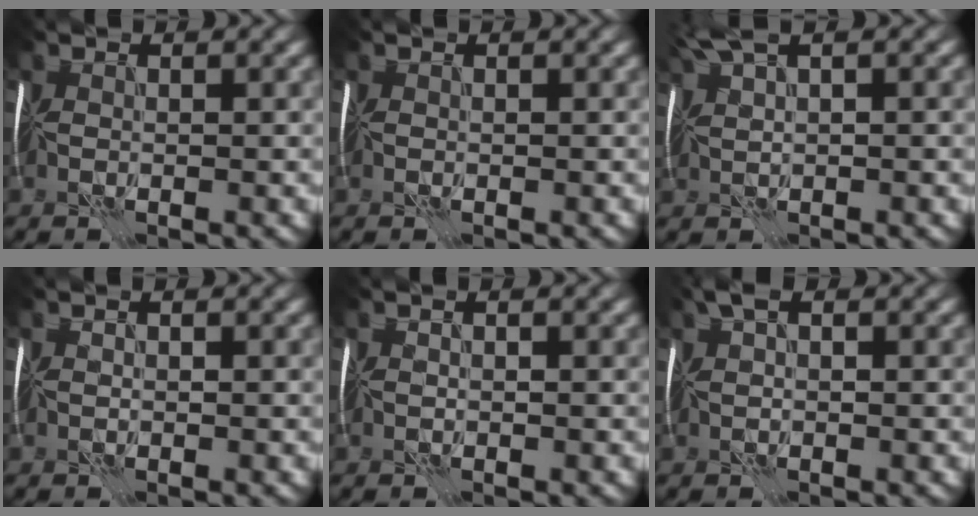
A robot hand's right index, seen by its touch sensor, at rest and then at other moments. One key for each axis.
{"total": 0.0}
{"total": 4.7, "fx": 2.6, "fy": 1.3, "fz": 3.7, "tx": -0.082, "ty": 0.014, "tz": 0.052}
{"total": 0.6, "fx": -0.3, "fy": 0.3, "fz": 0.3, "tx": 0.004, "ty": 0.010, "tz": -0.005}
{"total": 0.9, "fx": -0.2, "fy": 0.6, "fz": 0.6, "tx": 0.005, "ty": 0.012, "tz": -0.008}
{"total": 1.4, "fx": 0.1, "fy": 0.7, "fz": 1.3, "tx": -0.030, "ty": 0.002, "tz": 0.010}